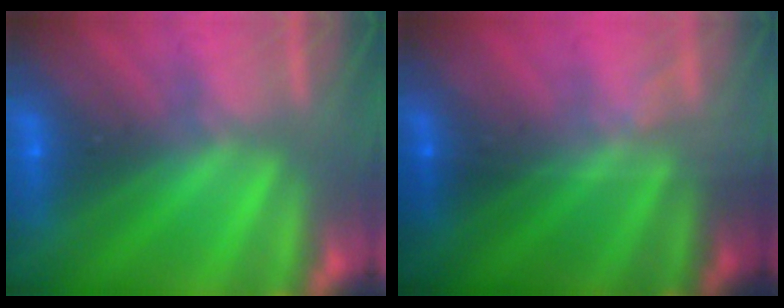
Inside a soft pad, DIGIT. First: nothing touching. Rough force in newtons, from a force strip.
{"total": 1.6}